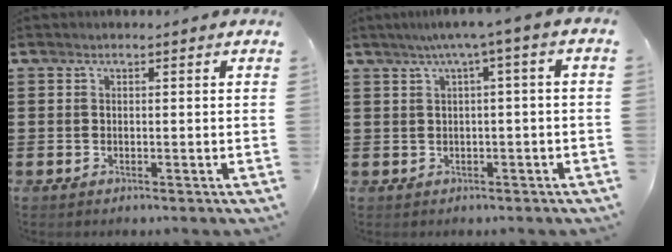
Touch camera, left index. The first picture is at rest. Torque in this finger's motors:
{"motor_torque": [1.28, -0.87, 0.34, 0.12]}